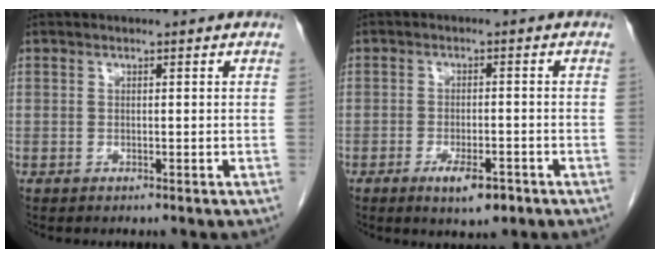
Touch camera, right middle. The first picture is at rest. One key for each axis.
{"total": 4.9, "fx": -2.8, "fy": 1.4, "fz": 3.7, "tx": -0.064, "ty": -0.004, "tz": -0.039}